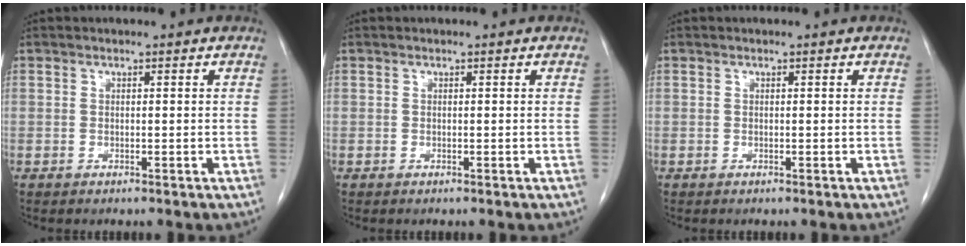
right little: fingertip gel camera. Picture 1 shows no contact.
{"total": 0.0}
{"total": 0.0}